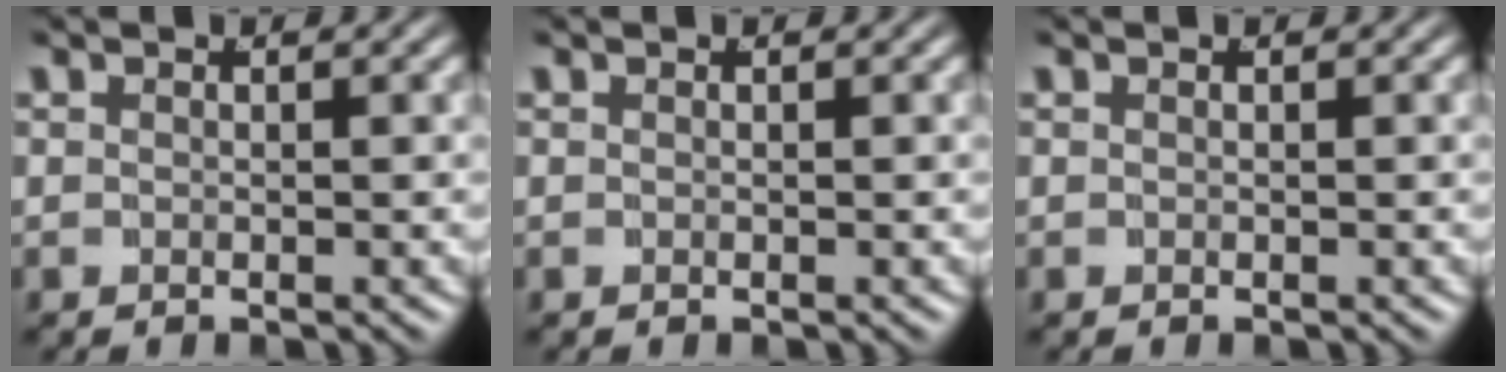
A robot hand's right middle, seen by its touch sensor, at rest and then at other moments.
{"total": 0.0}
{"total": 0.0}